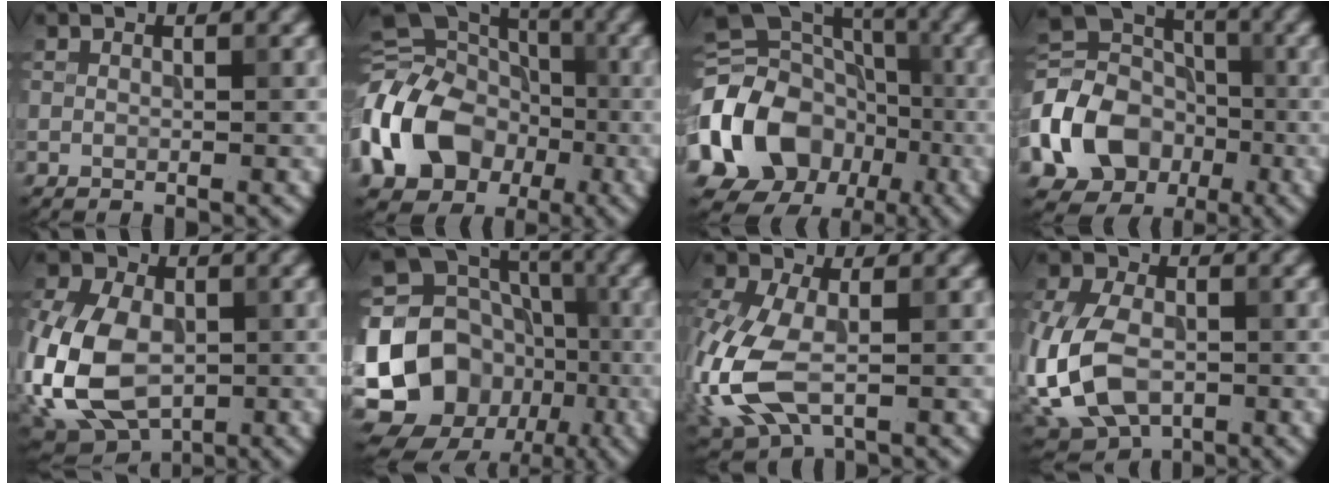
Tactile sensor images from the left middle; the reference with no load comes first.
{"total": 15.3, "force": [-4.0, 11.7, 9.0], "torque": [-0.189, -0.006, -0.087]}
{"total": 13.6, "force": [-3.8, 10.9, 7.1], "torque": [-0.162, -0.011, -0.080]}
{"total": 11.6, "force": [-3.6, 9.3, 5.9], "torque": [-0.140, -0.009, -0.083]}
{"total": 11.1, "force": [-2.0, 7.5, 7.9], "torque": [-0.191, -0.014, -0.050]}
{"total": 19.5, "force": [-5.2, 16.8, 8.3], "torque": [-0.179, -0.002, -0.109]}
{"total": 9.0, "force": [-1.9, 5.2, 7.1], "torque": [-0.183, -0.008, -0.047]}
{"total": 9.9, "force": [-1.9, 6.7, 7.1], "torque": [-0.180, -0.013, -0.043]}